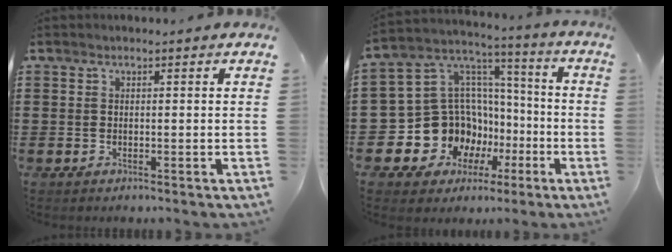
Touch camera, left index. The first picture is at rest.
{"total": 12.7, "force": [-4.2, 11.5, 3.3], "torque": [-0.125, -0.020, -0.052]}